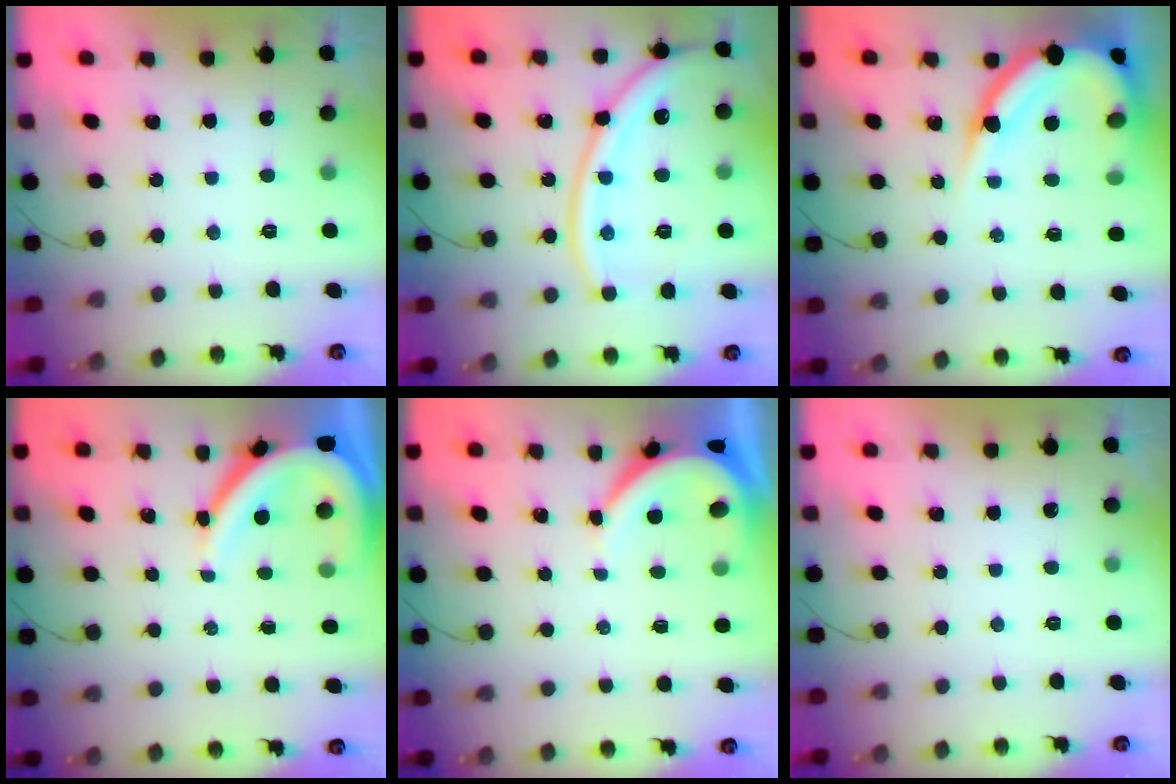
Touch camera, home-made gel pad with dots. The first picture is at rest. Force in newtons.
{"total": 15.4, "press": 15.3, "slide": 2.1}
{"total": 12.9, "press": 12.8, "slide": 1.3}
{"total": 8.7, "press": 8.6, "slide": 1.0}
{"total": 5.7, "press": 5.7, "slide": 0.4}
{"total": 0.0}